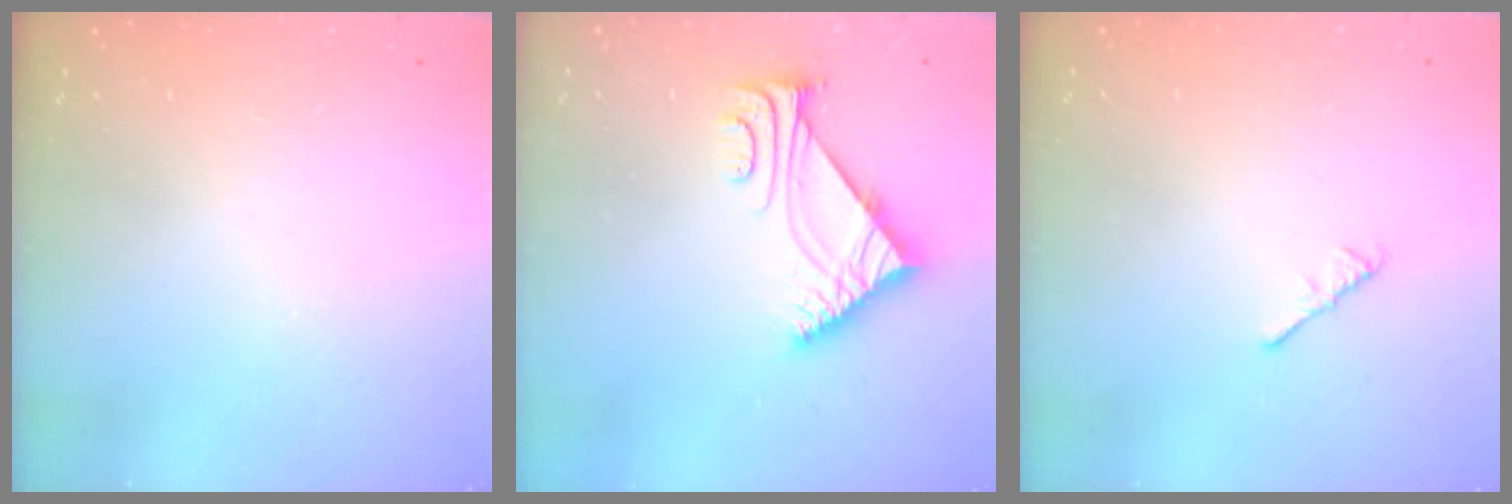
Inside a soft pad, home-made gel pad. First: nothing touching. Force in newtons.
{"total": 6.5, "press": 6.5, "slide": 0.4}
{"total": 1.1, "press": 1.0, "slide": 0.4}